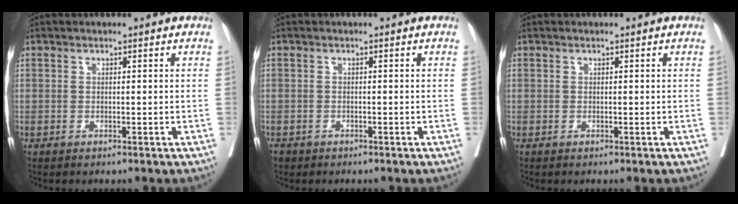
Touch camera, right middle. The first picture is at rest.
{"total": 1.8, "force": [-1.5, 1.0, 0.5], "torque": [-0.017, -0.004, -0.024]}
{"total": 0.0}